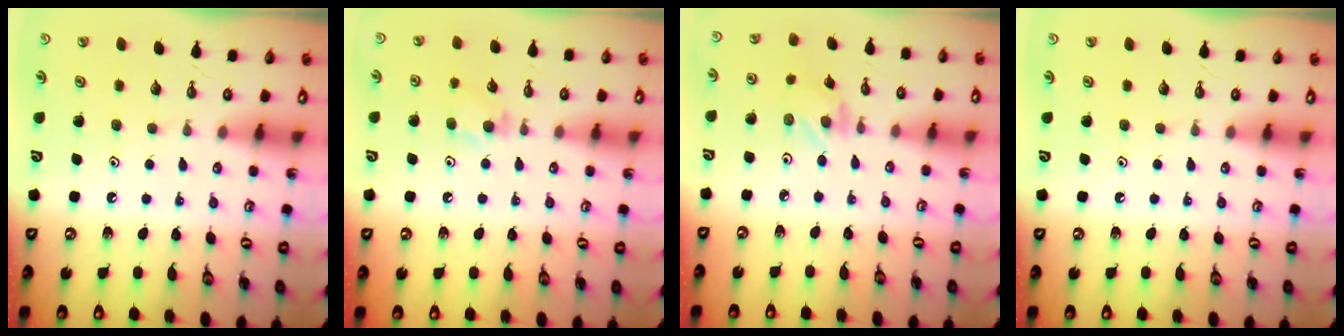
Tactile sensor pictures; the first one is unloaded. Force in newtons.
{"total": 4.6, "press": 4.5, "slide": 0.8}
{"total": 1.6, "press": 1.5, "slide": 0.3}
{"total": 0.0}